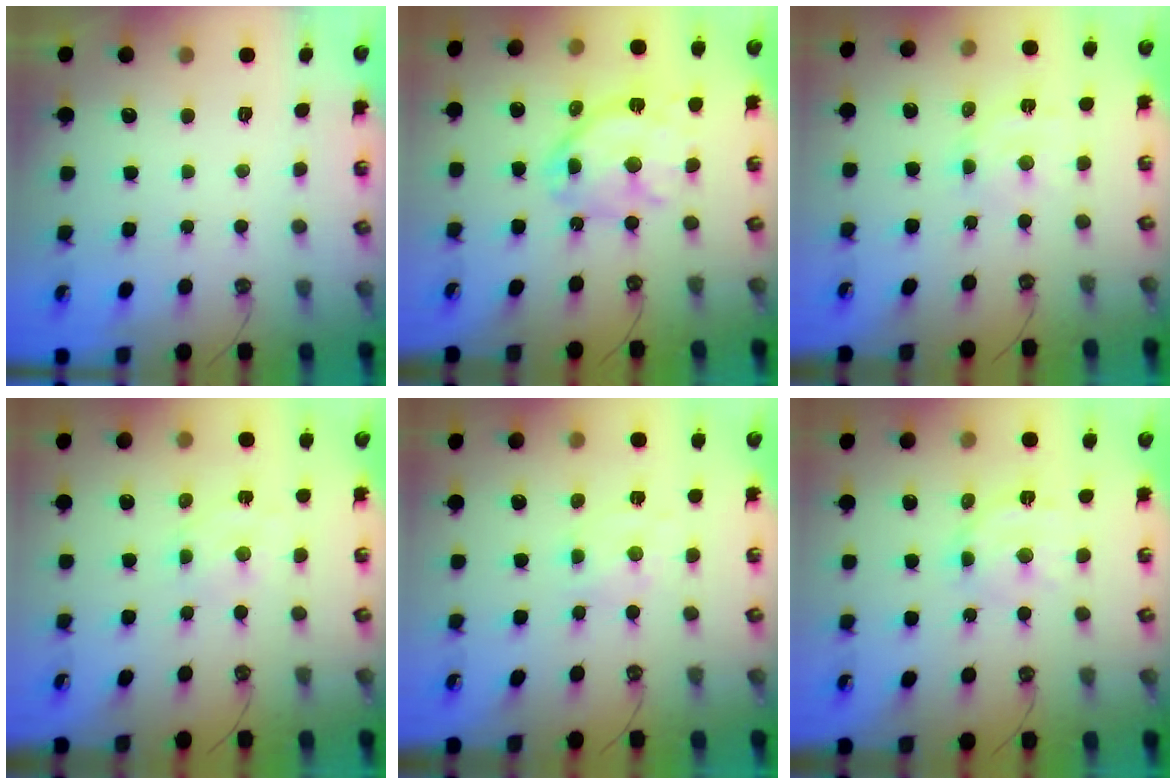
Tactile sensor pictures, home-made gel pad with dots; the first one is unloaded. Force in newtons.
{"total": 16.6, "press": 16.6, "slide": 1.5}
{"total": 5.5, "press": 5.5, "slide": 0.7}
{"total": 2.4, "press": 2.3, "slide": 0.7}
{"total": 0.8, "press": 0.8, "slide": 0.1}
{"total": 10.8, "press": 10.8, "slide": 0.8}